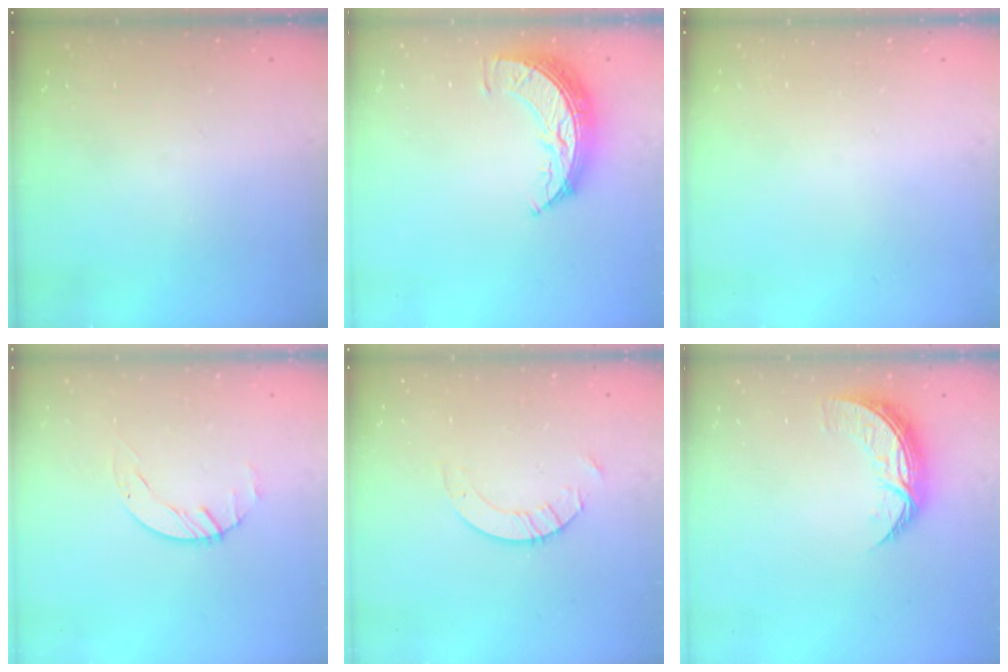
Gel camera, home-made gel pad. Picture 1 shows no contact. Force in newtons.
{"total": 8.4, "press": 8.4, "slide": 0.7}
{"total": 0.0}
{"total": 1.4, "press": 1.4, "slide": 0.2}
{"total": 4.9, "press": 4.9, "slide": 0.5}
{"total": 8.4, "press": 8.4, "slide": 0.4}